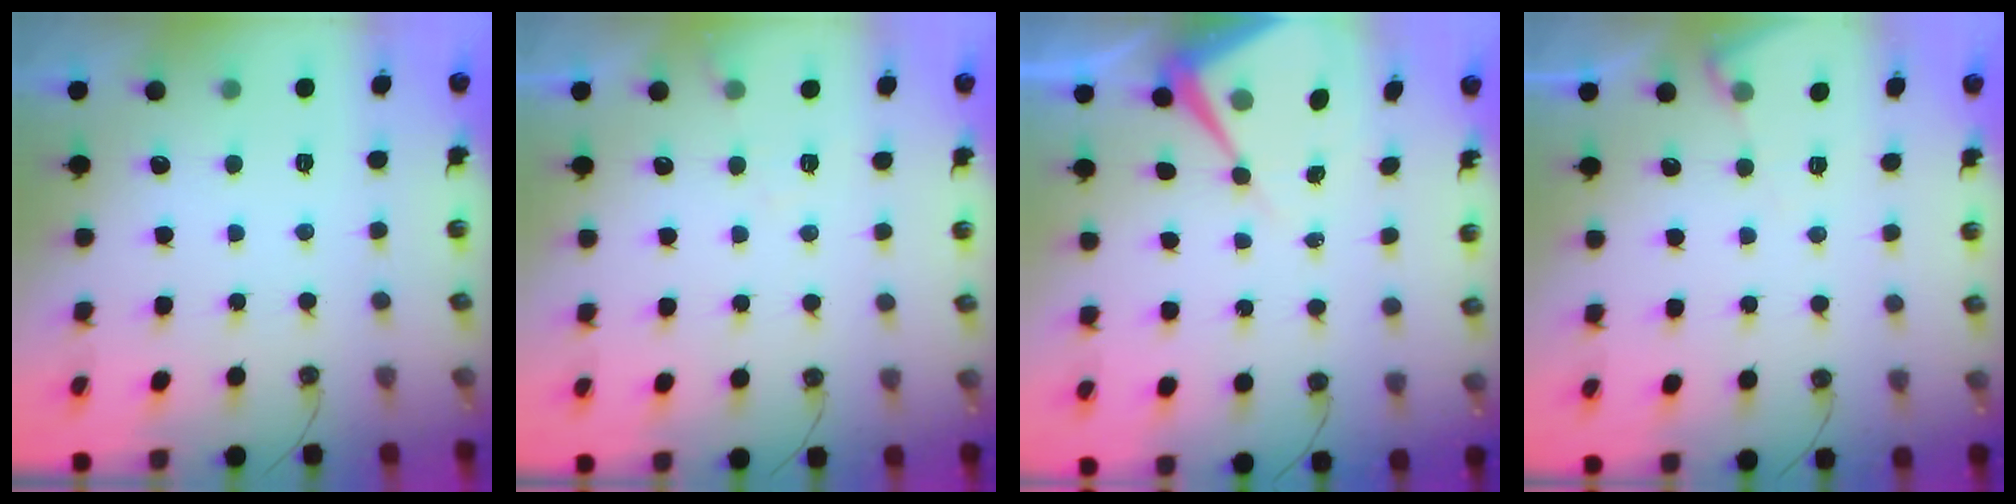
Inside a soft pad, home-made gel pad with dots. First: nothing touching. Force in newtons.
{"total": 4.2, "press": 4.2, "slide": 0.6}
{"total": 7.7, "press": 7.7, "slide": 0.6}
{"total": 4.7, "press": 4.7, "slide": 0.6}